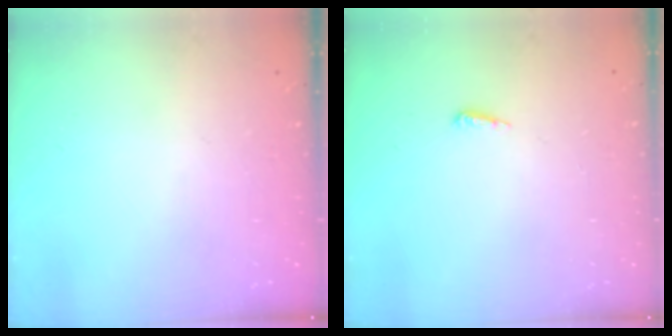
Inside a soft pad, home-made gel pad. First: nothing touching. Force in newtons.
{"total": 4.1, "press": 4.0, "slide": 0.8}